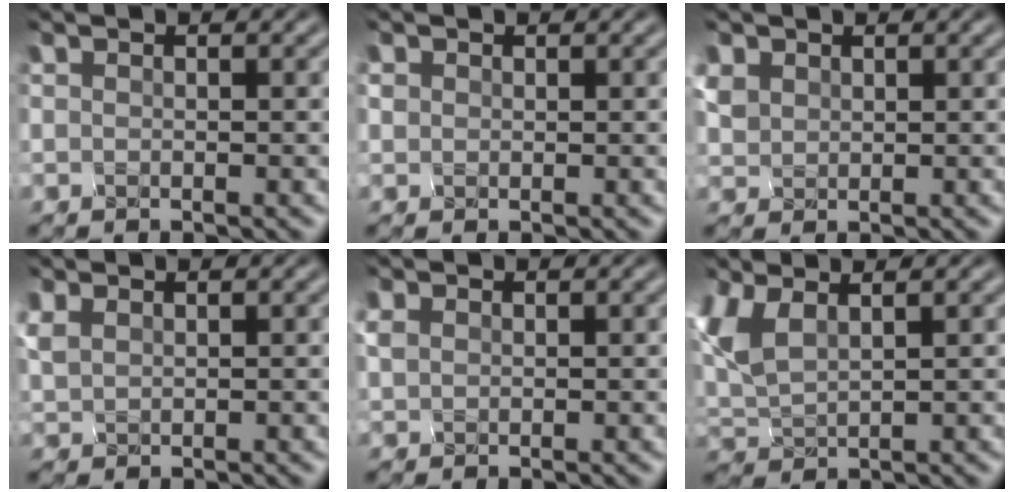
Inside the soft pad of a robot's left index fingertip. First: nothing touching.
{"total": 1.2, "force": [-0.5, -0.4, -1.0], "torque": [0.001, -0.008, 0.018]}
{"total": 1.1, "force": [0.3, 1.0, 0.1], "torque": [-0.035, -0.007, 0.032]}
{"total": 0.8, "force": [0.5, 0.5, 0.4], "torque": [-0.038, 0.002, 0.031]}
{"total": 0.6, "force": [-0.3, -0.2, -0.5], "torque": [-0.012, -0.004, 0.022]}
{"total": 2.9, "force": [0.6, 1.5, 2.4], "torque": [-0.089, -0.001, 0.034]}